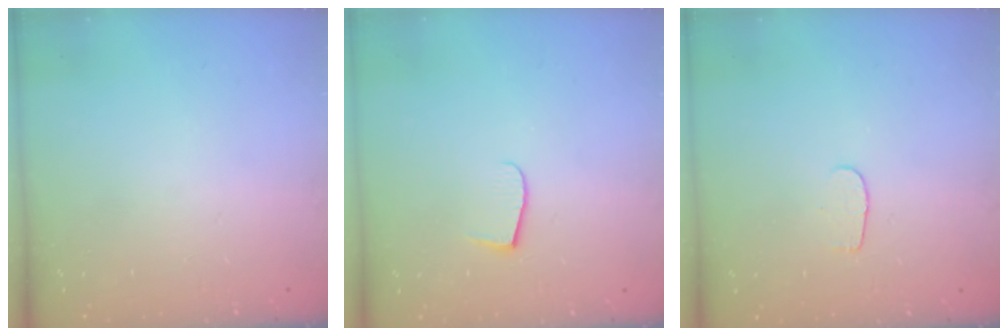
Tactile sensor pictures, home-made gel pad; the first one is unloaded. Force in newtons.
{"total": 6.2, "press": 6.2, "slide": 0.4}
{"total": 3.6, "press": 3.6, "slide": 0.4}